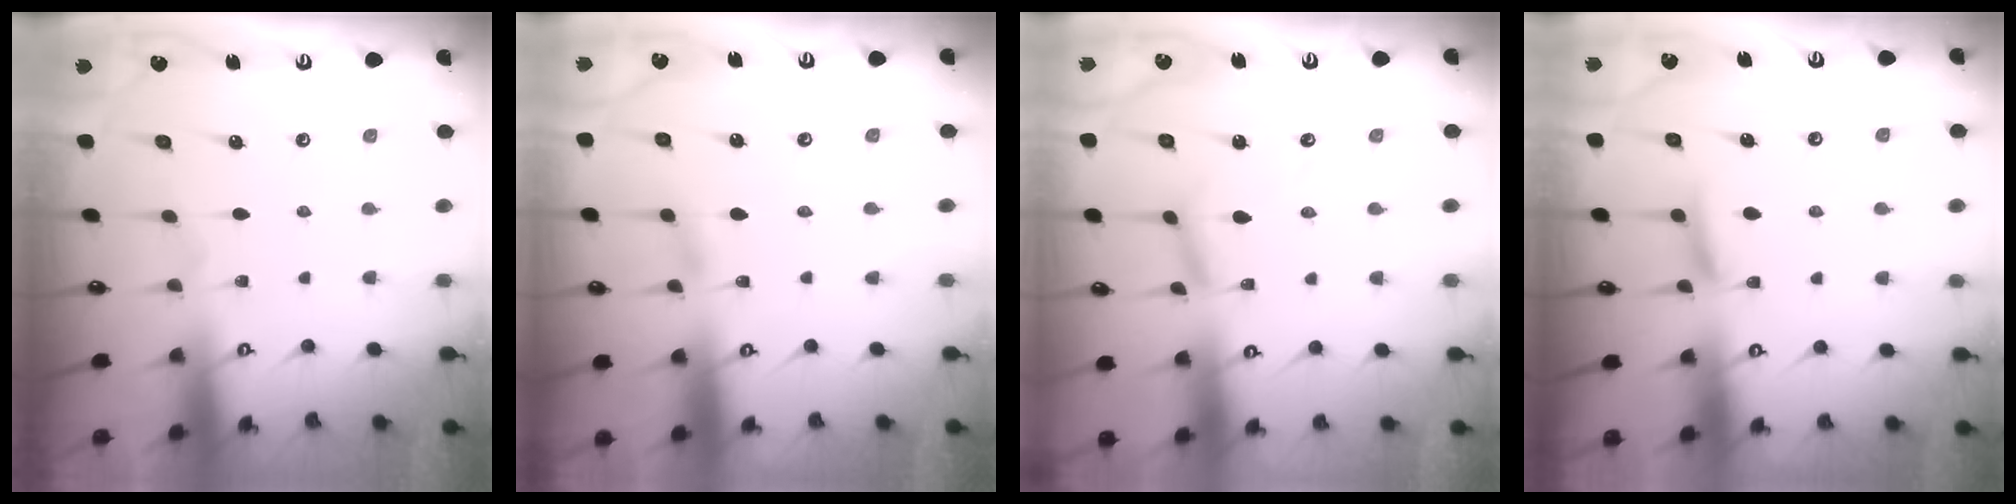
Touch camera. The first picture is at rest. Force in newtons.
{"total": 2.6, "press": 2.6, "slide": 0.3}
{"total": 6.0, "press": 6.0, "slide": 0.2}
{"total": 6.9, "press": 6.8, "slide": 0.8}